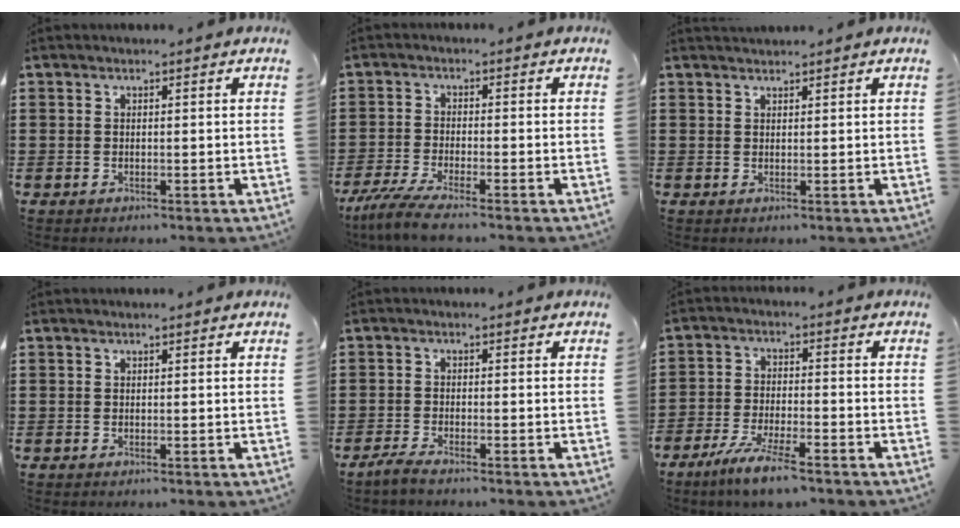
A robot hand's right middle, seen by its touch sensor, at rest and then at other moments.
{"total": 4.4, "force": [-3.6, -0.2, 2.6], "torque": [-0.073, -0.022, -0.074]}
{"total": 1.2, "force": [1.2, -0.1, 0.1], "torque": [-0.004, -0.002, 0.022]}
{"total": 0.0}
{"total": 1.9, "force": [-1.6, 0.0, 1.0], "torque": [-0.025, -0.001, -0.033]}
{"total": 6.0, "force": [-4.9, 0.5, 3.3], "torque": [-0.078, -0.013, -0.095]}